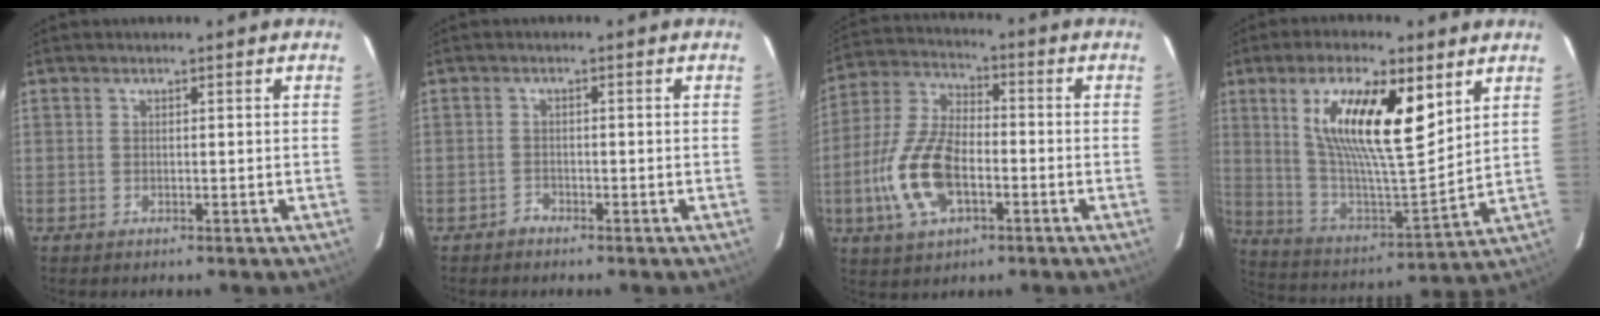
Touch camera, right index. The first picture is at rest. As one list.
[{"total": 1.4, "force": [-1.2, 0.7, -0.2], "torque": [0.002, 0.007, -0.021]}, {"total": 14.2, "force": [-4.4, 7.1, 11.4], "torque": [-0.251, 0.003, -0.082]}, {"total": 19.5, "force": [8.4, 5.7, 16.7], "torque": [-0.299, 0.001, 0.155]}]